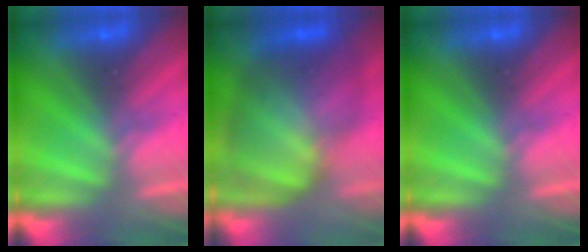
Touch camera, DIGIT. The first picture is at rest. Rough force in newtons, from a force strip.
{"total": 9.6}
{"total": 0.0}